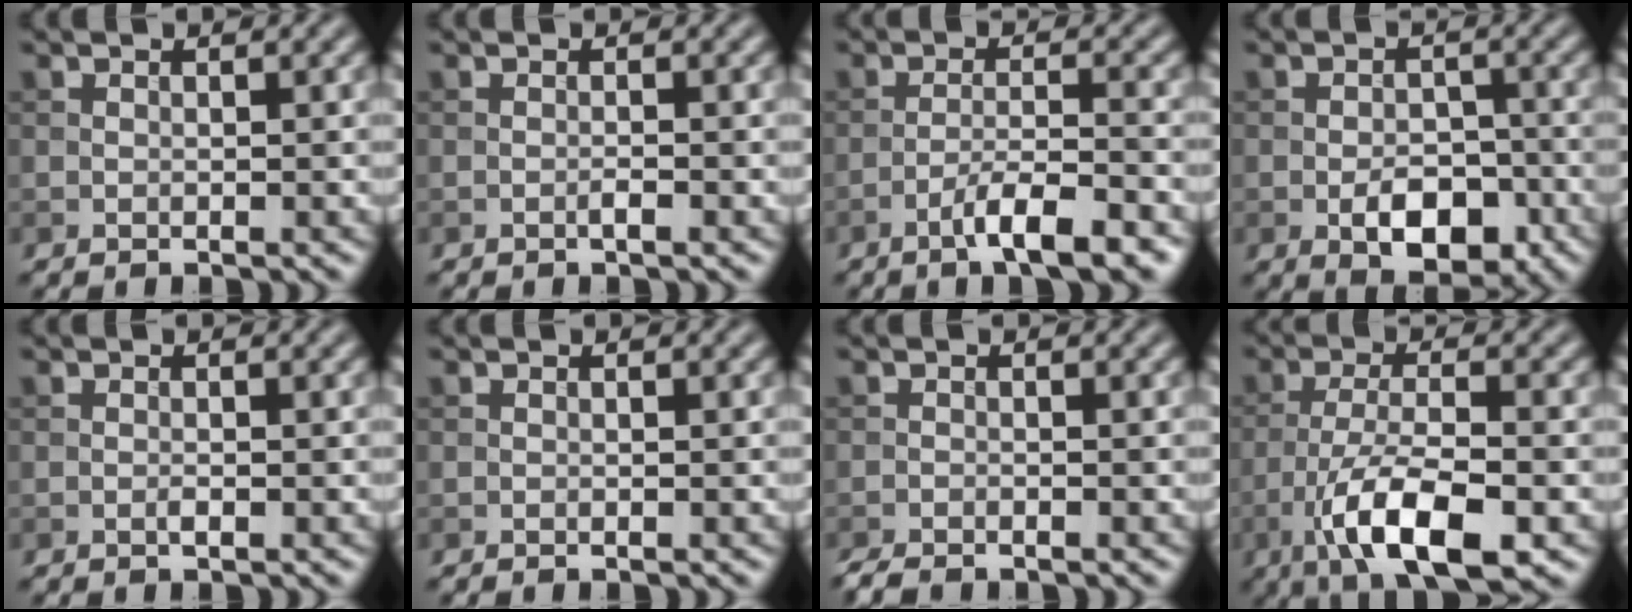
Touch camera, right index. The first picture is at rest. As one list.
[{"total": 0.7, "force": [-0.4, 0.1, 0.6], "torque": [-0.013, 0.001, -0.008]}, {"total": 5.4, "force": [-3.4, 0.8, 4.1], "torque": [-0.067, 0.006, -0.059]}, {"total": 5.6, "force": [-2.3, 3.1, 4.0], "torque": [-0.058, -0.003, -0.037]}, {"total": 0.6, "force": [-0.3, 0.1, 0.5], "torque": [-0.011, -0.001, -0.006]}, {"total": 0.0}, {"total": 1.6, "force": [-1.5, 0.3, 0.7], "torque": [-0.014, -0.006, -0.030]}, {"total": 9.0, "force": [-4.3, 2.9, 7.3], "torque": [-0.133, -0.003, -0.078]}]